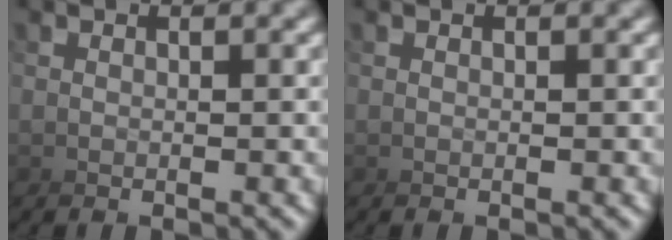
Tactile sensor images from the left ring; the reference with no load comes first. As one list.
[{"total": 0.0}]